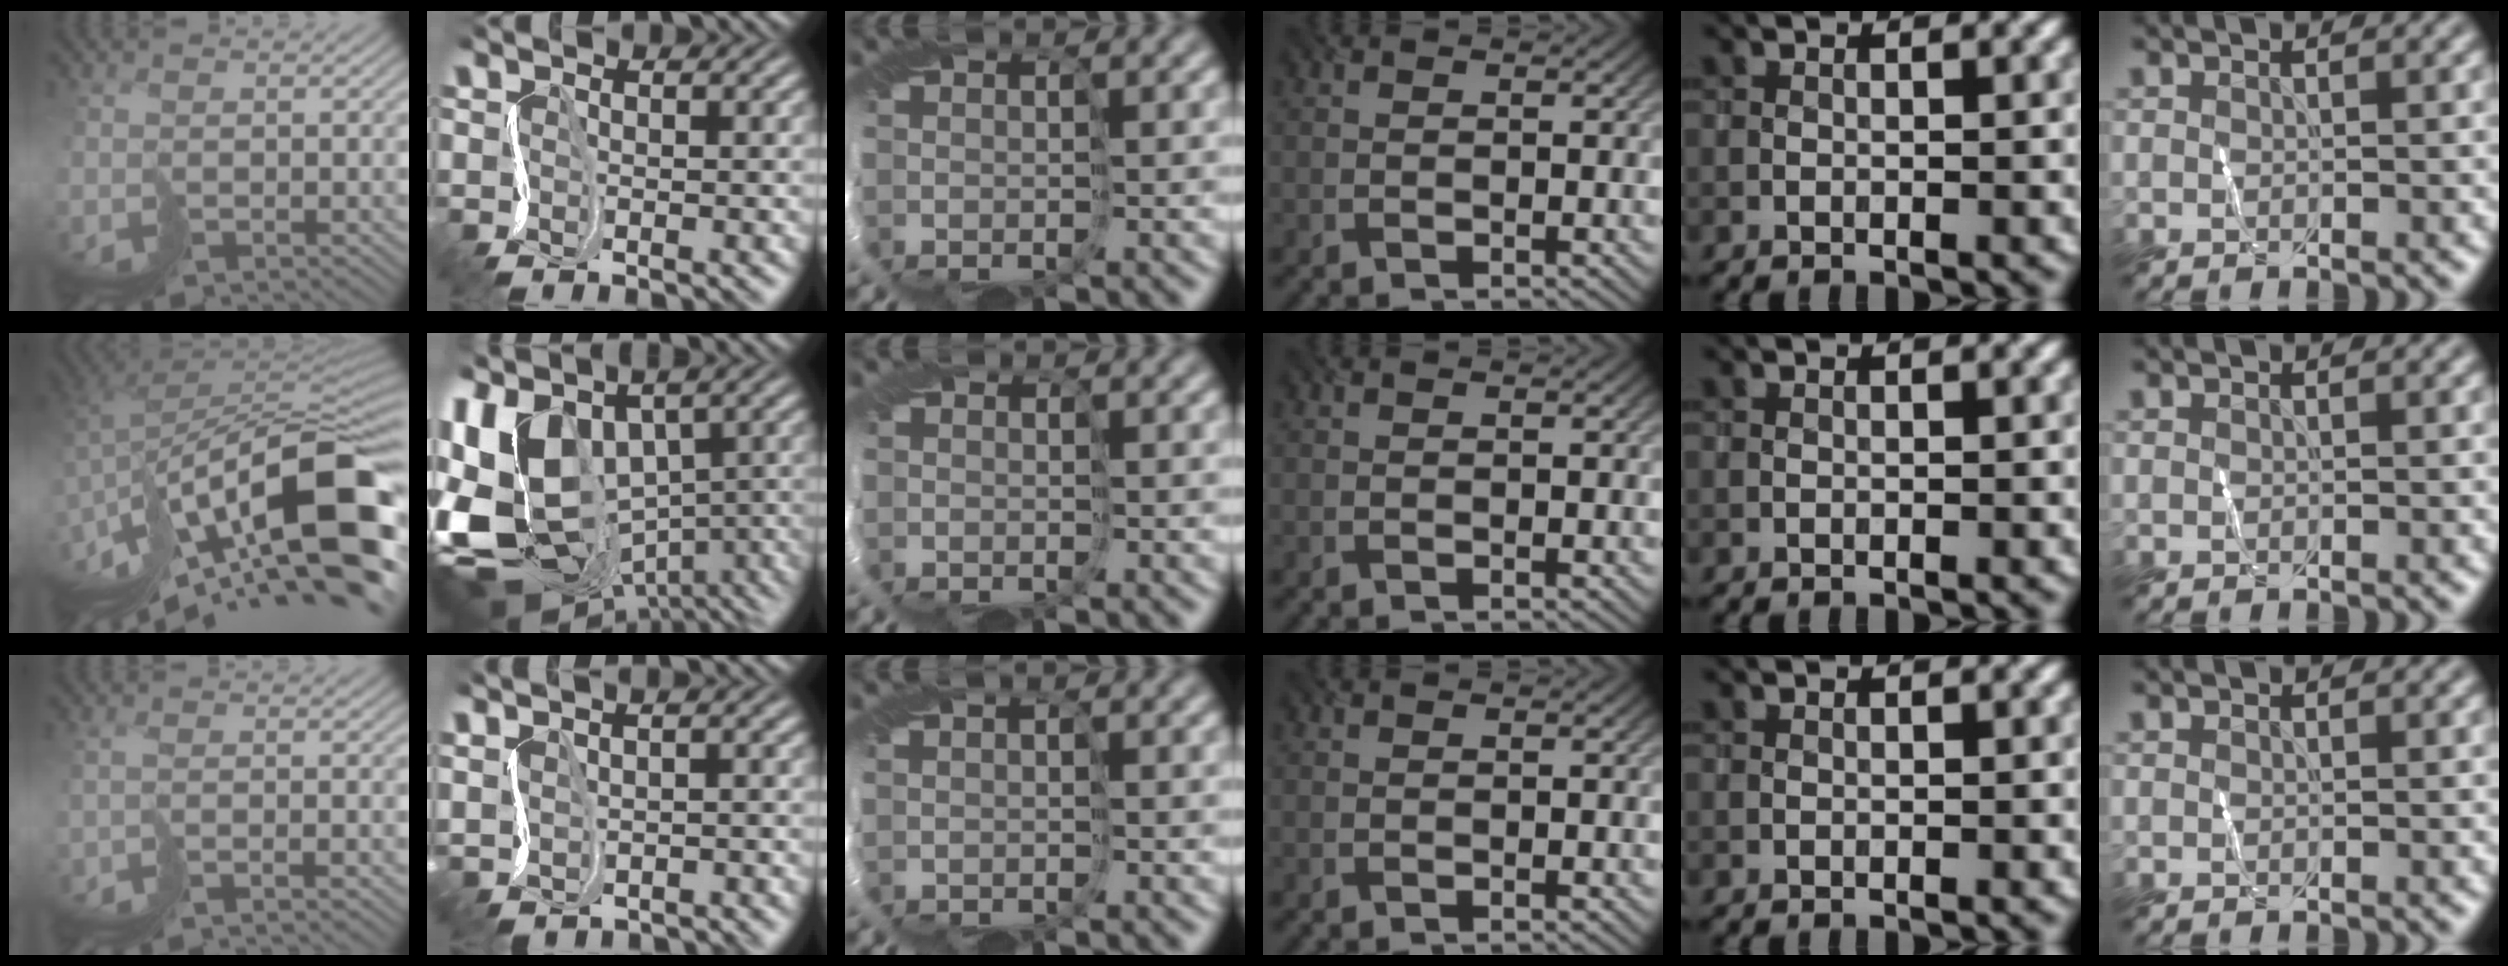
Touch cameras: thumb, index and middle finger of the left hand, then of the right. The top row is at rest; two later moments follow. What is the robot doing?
{"motion": "cut", "object": "paper"}